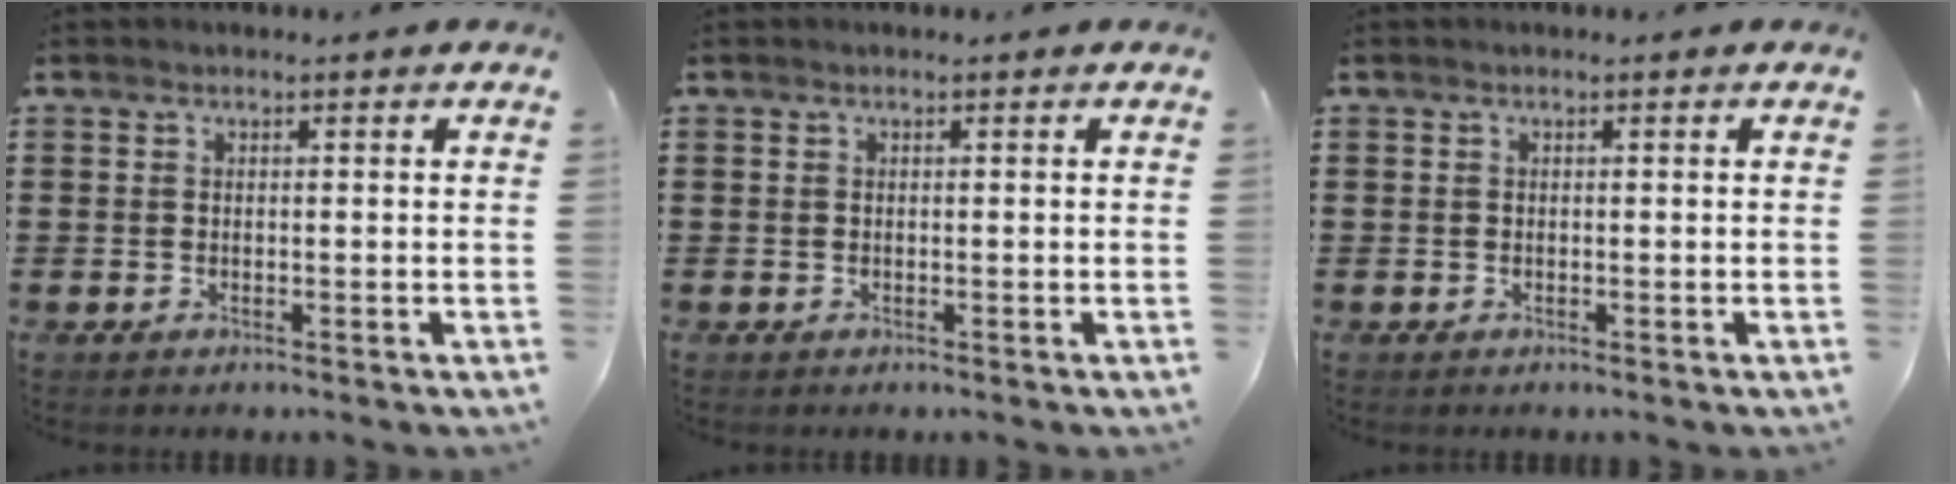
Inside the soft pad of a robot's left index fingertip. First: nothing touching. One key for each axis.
{"total": 0.0}
{"total": 0.0}